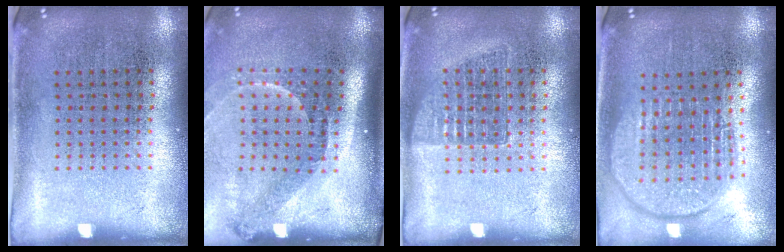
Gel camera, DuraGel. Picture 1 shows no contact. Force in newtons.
{"total": 2.2, "press": 1.5, "slide": 1.6}
{"total": 1.1, "press": 1.0, "slide": 0.6}
{"total": 1.9, "press": 1.6, "slide": 1.0}